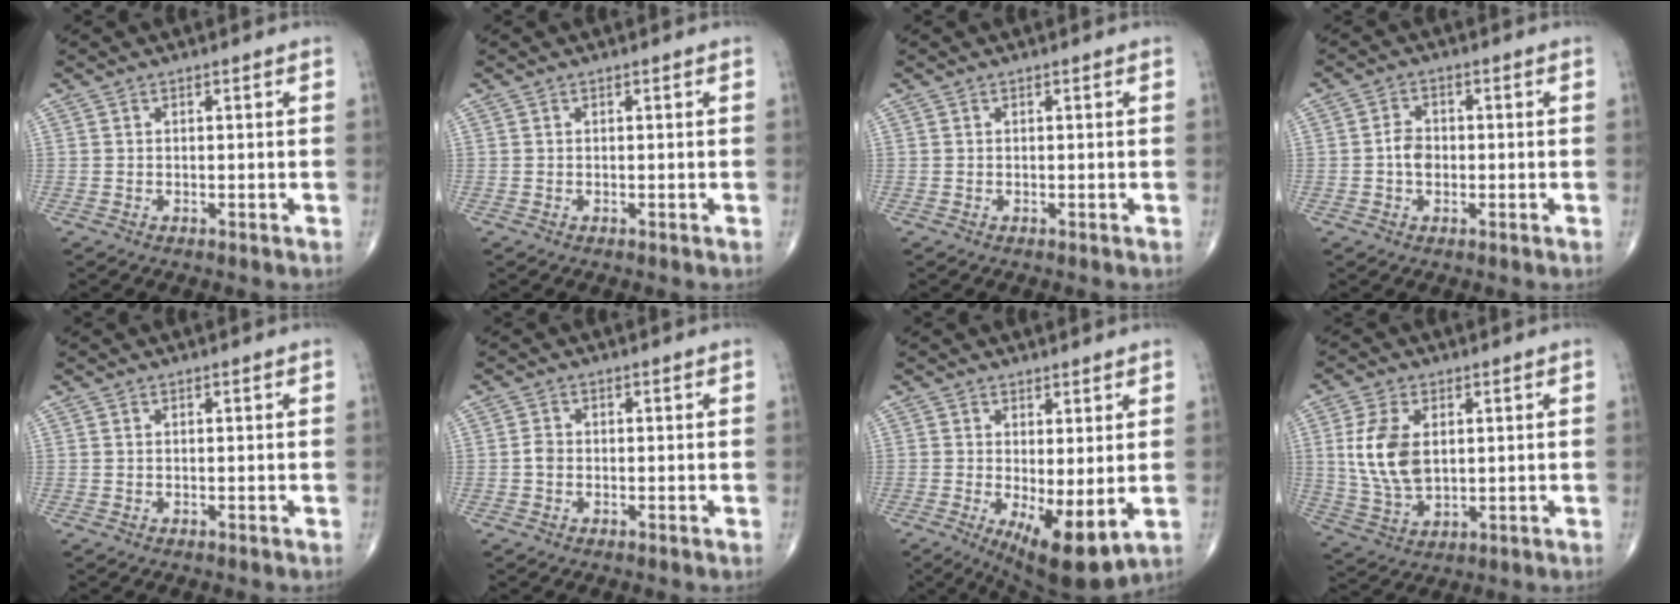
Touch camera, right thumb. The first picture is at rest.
{"total": 0.0}
{"total": 0.0}
{"total": 3.6, "force": [-0.4, 2.7, 2.4], "torque": [-0.033, 0.009, -0.012]}
{"total": 0.0}
{"total": 1.5, "force": [-0.4, 1.2, 0.9], "torque": [-0.012, 0.003, -0.009]}
{"total": 9.6, "force": [-1.5, 3.4, 8.8], "torque": [-0.139, -0.023, -0.011]}
{"total": 11.3, "force": [2.0, 6.8, 8.9], "torque": [-0.174, -0.010, 0.047]}